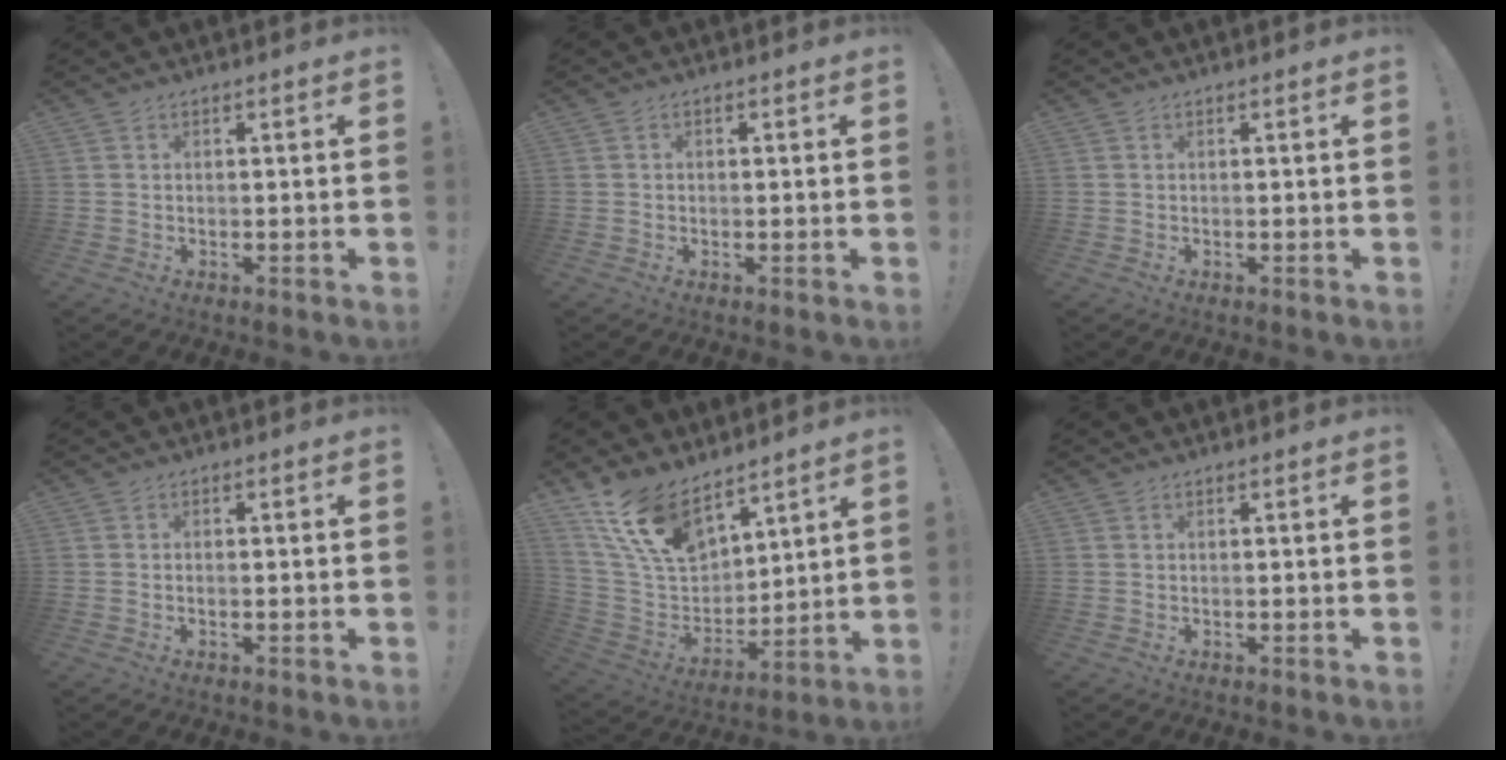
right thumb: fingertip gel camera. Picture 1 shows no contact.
{"total": 0.6, "force": [-0.2, 0.5, 0.2], "torque": [-0.005, 0.003, -0.004]}
{"total": 0.0}
{"total": 0.7, "force": [-0.5, 0.1, 0.5], "torque": [-0.010, 0.001, -0.009]}
{"total": 16.9, "force": [11.8, 8.7, 8.5], "torque": [-0.171, -0.072, 0.226]}
{"total": 0.0}